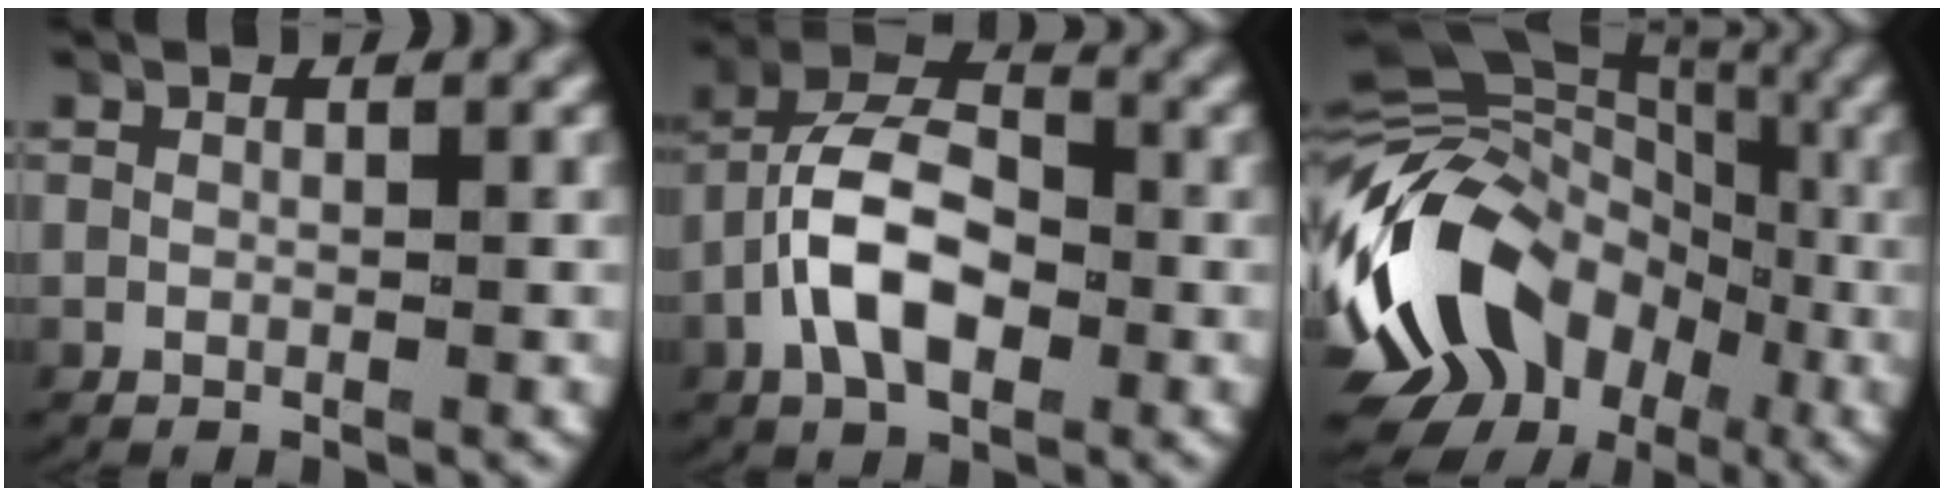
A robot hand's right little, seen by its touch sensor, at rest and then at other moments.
{"total": 7.2, "force": [-0.5, 5.0, 5.2], "torque": [-0.097, -0.004, -0.016]}
{"total": 17.2, "force": [-1.6, 13.8, 10.1], "torque": [-0.210, -0.034, -0.020]}